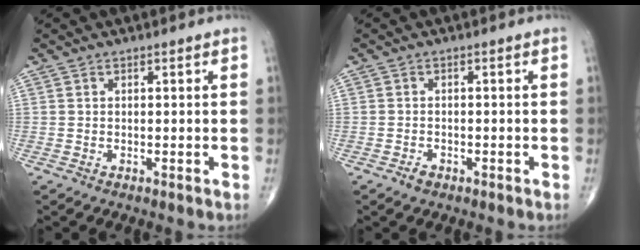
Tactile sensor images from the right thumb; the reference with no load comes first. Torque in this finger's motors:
{"motor_torque": [2.50, 2.41, -0.03, -0.29, -0.02]}